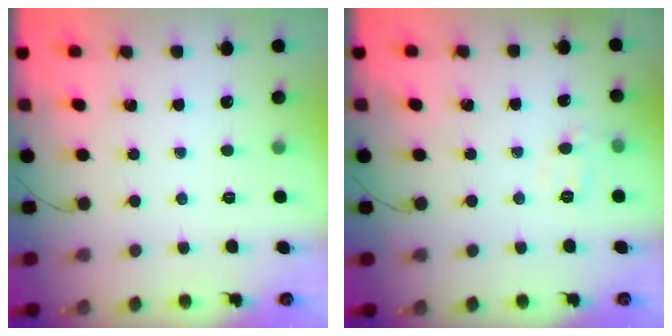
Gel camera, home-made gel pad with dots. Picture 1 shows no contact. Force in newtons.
{"total": 6.1, "press": 6.0, "slide": 1.1}